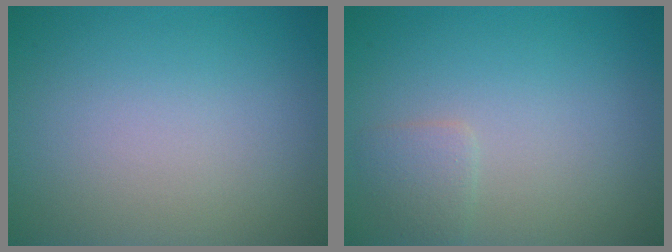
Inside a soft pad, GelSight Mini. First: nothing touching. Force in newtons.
{"total": 1.3, "press": 1.3, "slide": 0.0}